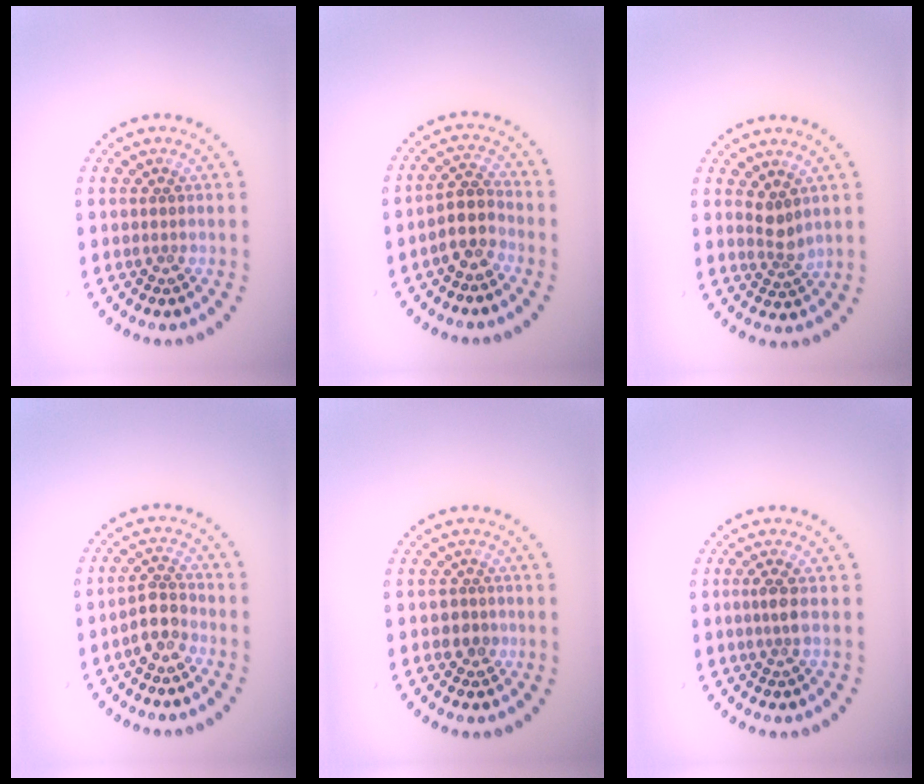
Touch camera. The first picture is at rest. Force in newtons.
{"total": 2.8, "press": 2.4, "slide": 1.5}
{"total": 1.9, "press": 1.4, "slide": 1.2}
{"total": 2.5, "press": 2.2, "slide": 1.2}
{"total": 1.3, "press": 1.1, "slide": 0.7}
{"total": 1.3, "press": 1.0, "slide": 0.8}